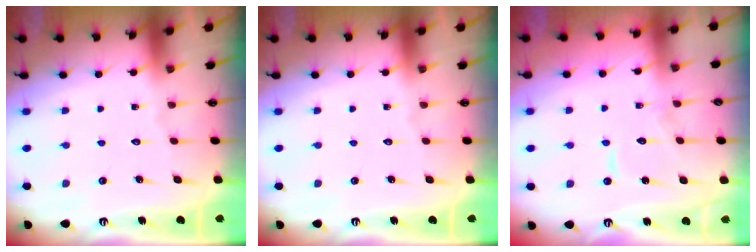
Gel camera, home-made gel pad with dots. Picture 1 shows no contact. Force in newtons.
{"total": 0.0}
{"total": 7.7, "press": 7.7, "slide": 0.4}